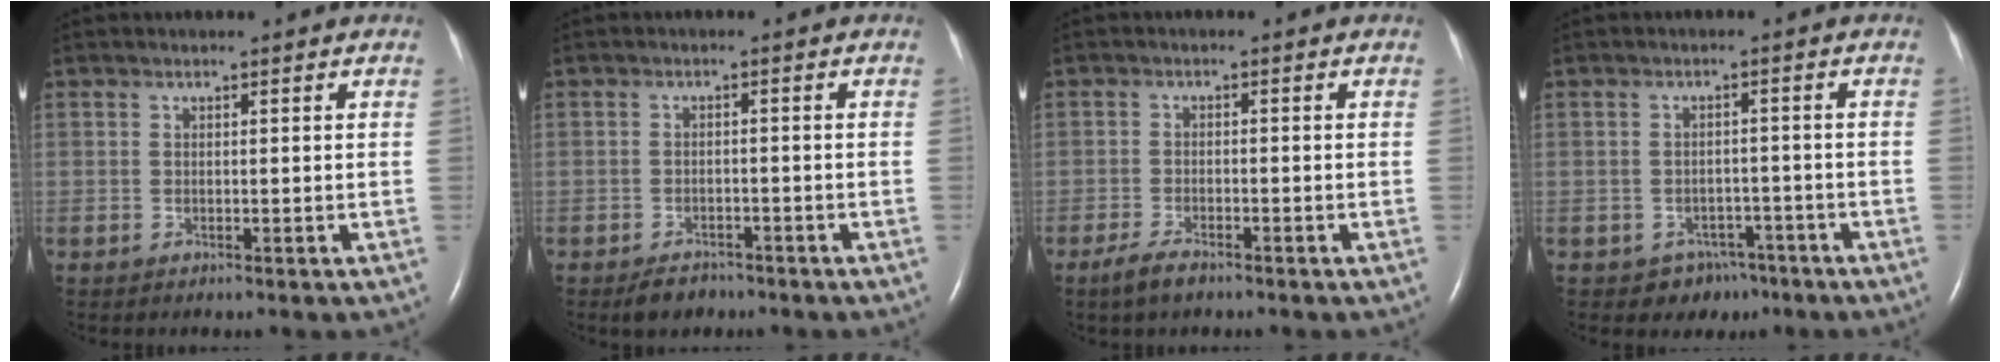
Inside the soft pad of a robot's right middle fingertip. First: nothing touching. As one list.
[{"total": 3.0, "force": [-2.3, 1.6, 1.0], "torque": [-0.022, 0.000, -0.030]}, {"total": 3.1, "force": [-2.3, 0.8, 1.9], "torque": [-0.050, -0.006, -0.043]}, {"total": 4.3, "force": [-2.8, 3.3, 0.5], "torque": [-0.002, 0.012, -0.031]}]